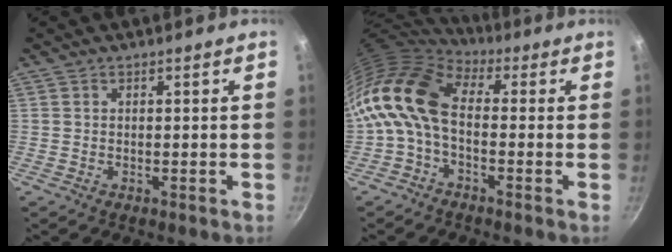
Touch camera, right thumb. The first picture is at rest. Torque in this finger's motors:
{"motor_torque": [1.37, 3.64, 1.45, -1.32, 0.55]}